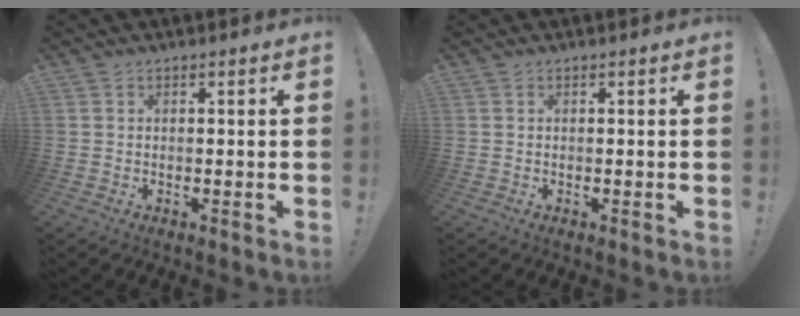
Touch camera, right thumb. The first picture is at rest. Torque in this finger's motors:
{"motor_torque": [-0.08, 0.09, -0.16, 0.09, 0.05]}